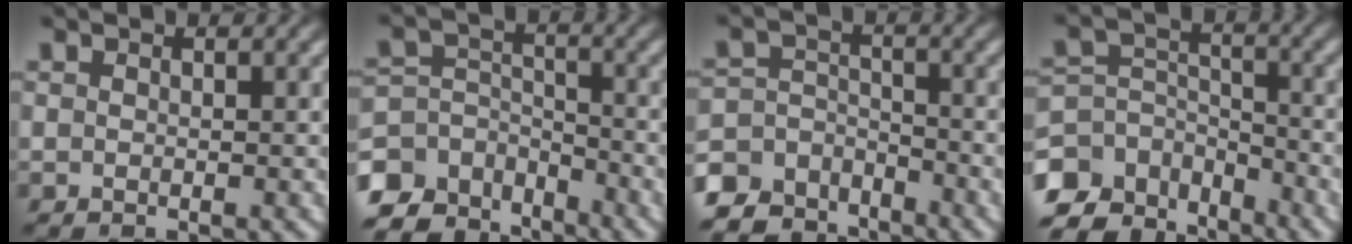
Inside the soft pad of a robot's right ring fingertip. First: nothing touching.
{"total": 8.3, "force": [-5.1, 5.5, 3.6], "torque": [-0.075, -0.042, -0.072]}
{"total": 7.2, "force": [-5.1, 4.3, 2.5], "torque": [-0.045, -0.032, -0.078]}
{"total": 9.2, "force": [-5.3, 6.2, 4.2], "torque": [-0.082, -0.046, -0.075]}